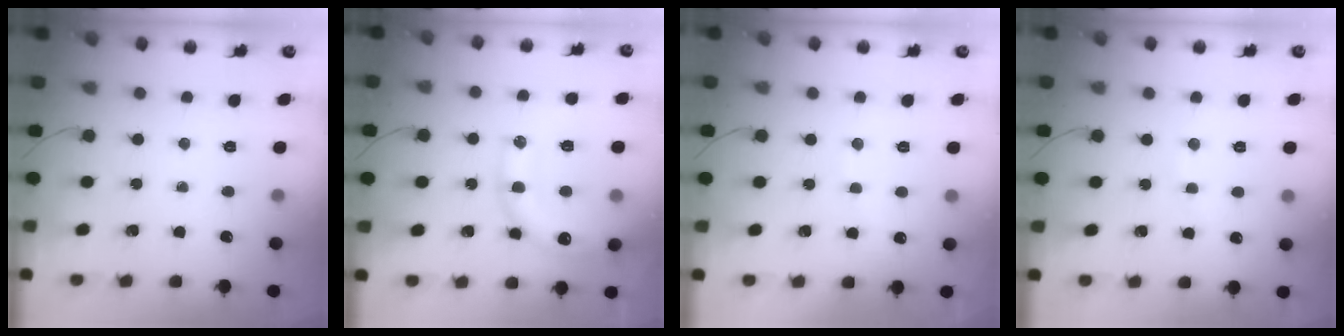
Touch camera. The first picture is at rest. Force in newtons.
{"total": 17.1, "press": 16.8, "slide": 2.8}
{"total": 6.2, "press": 6.2, "slide": 0.9}
{"total": 2.7, "press": 2.6, "slide": 0.8}